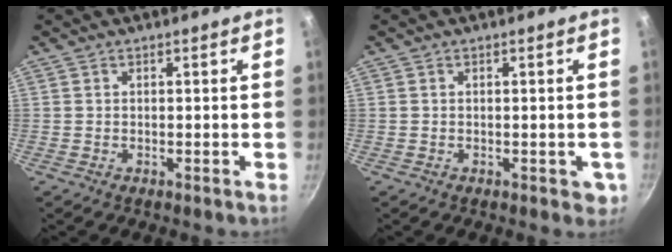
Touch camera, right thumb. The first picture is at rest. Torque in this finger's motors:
{"motor_torque": [0.16, 0.35, -0.25, 0.06, 0.06]}